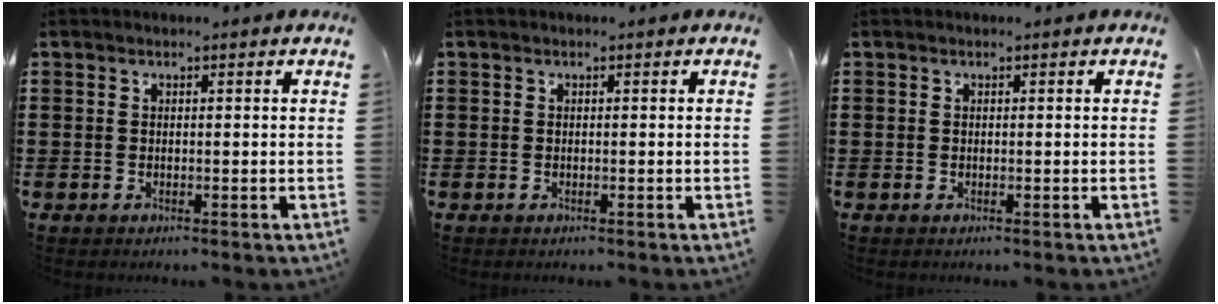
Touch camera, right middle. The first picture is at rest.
{"total": 0.0}
{"total": 0.0}